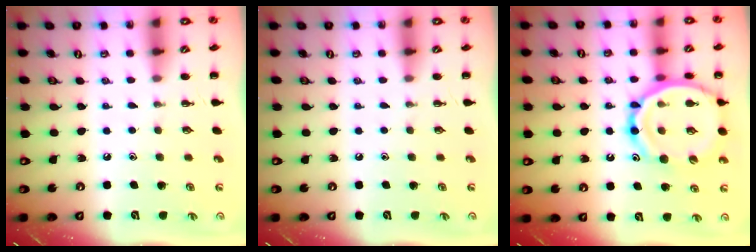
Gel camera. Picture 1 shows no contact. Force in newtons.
{"total": 0.0}
{"total": 20.0, "press": 19.7, "slide": 3.3}